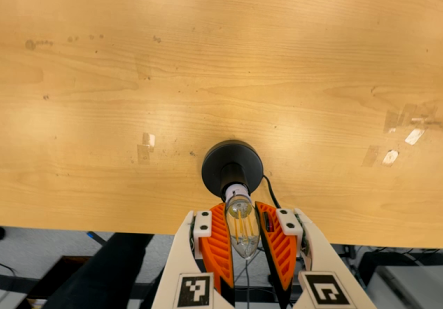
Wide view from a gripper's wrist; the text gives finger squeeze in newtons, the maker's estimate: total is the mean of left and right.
{"total": 14.4, "left": 14.1, "right": 14.6}